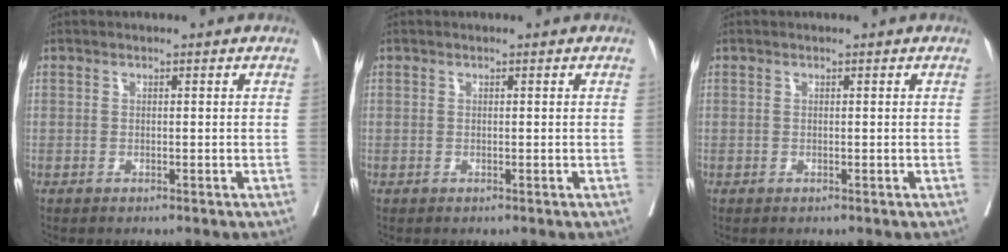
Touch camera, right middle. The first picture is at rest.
{"total": 0.0}
{"total": 0.0}